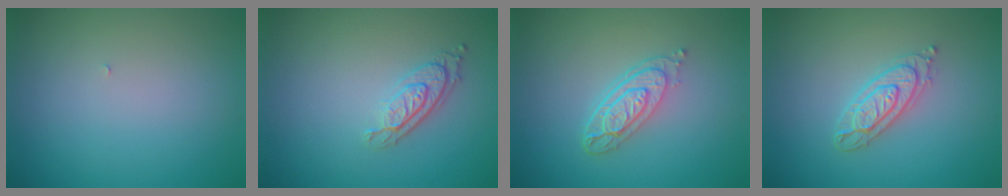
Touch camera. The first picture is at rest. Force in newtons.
{"total": 2.9, "press": 2.0, "slide": 2.0}
{"total": 3.8, "press": 2.8, "slide": 2.6}
{"total": 2.6, "press": 2.5, "slide": 0.5}